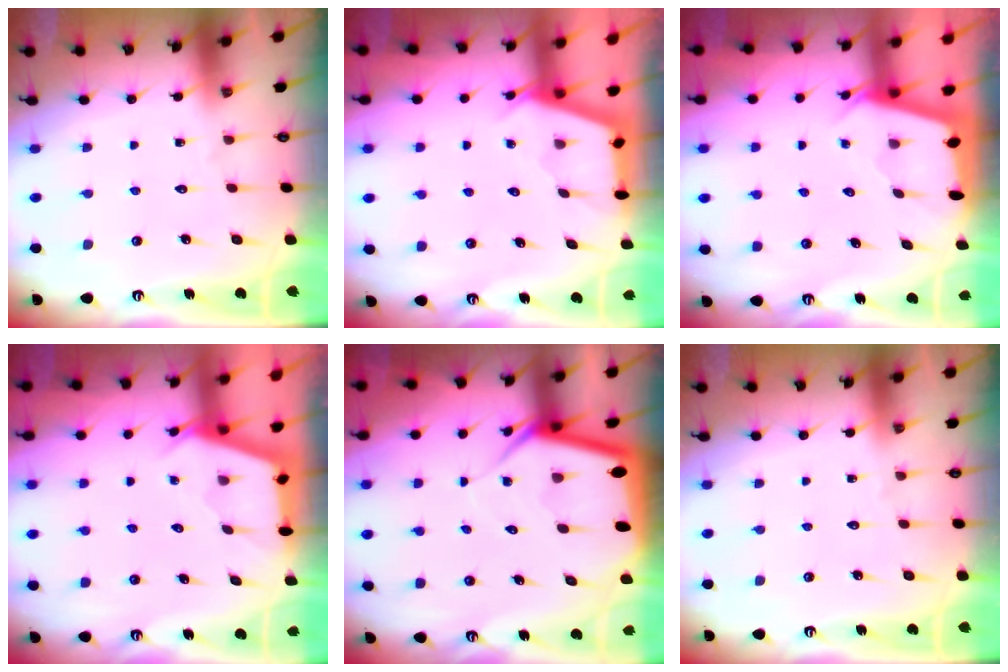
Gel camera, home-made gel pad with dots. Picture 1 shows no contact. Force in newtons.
{"total": 2.6, "press": 2.6, "slide": 0.3}
{"total": 2.1, "press": 2.1, "slide": 0.3}
{"total": 2.7, "press": 2.7, "slide": 0.3}
{"total": 7.0, "press": 7.0, "slide": 0.7}
{"total": 0.0}